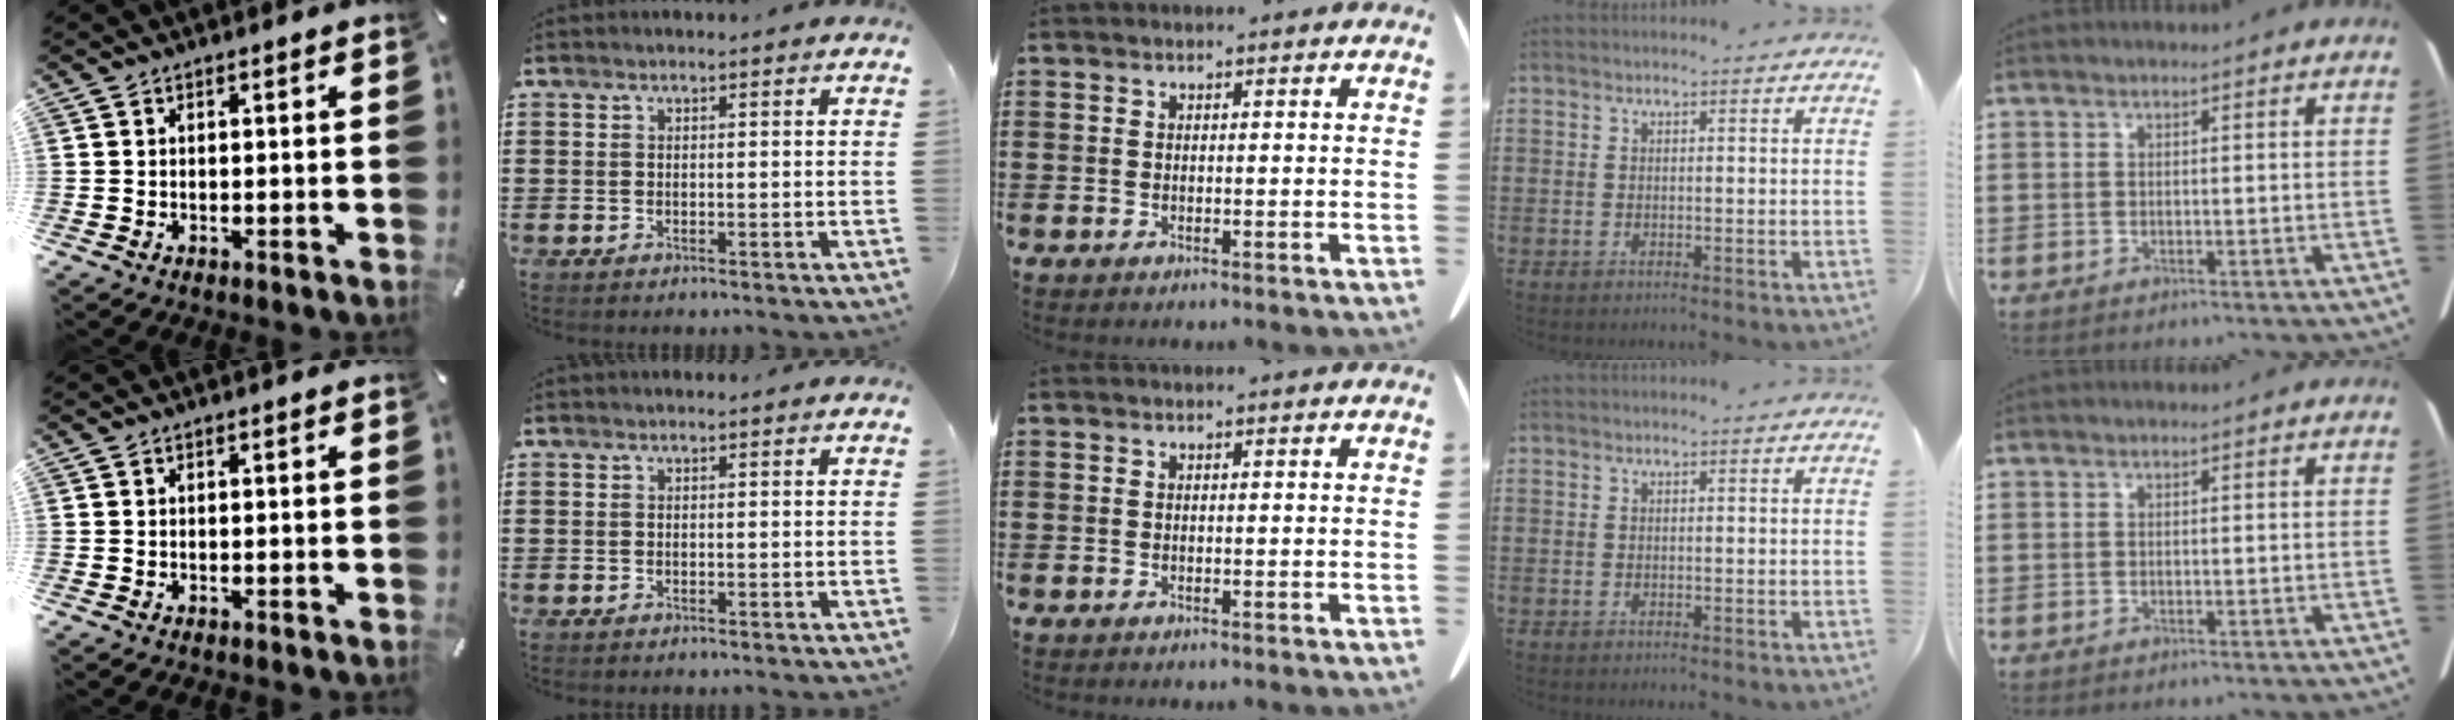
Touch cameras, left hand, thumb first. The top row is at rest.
{}